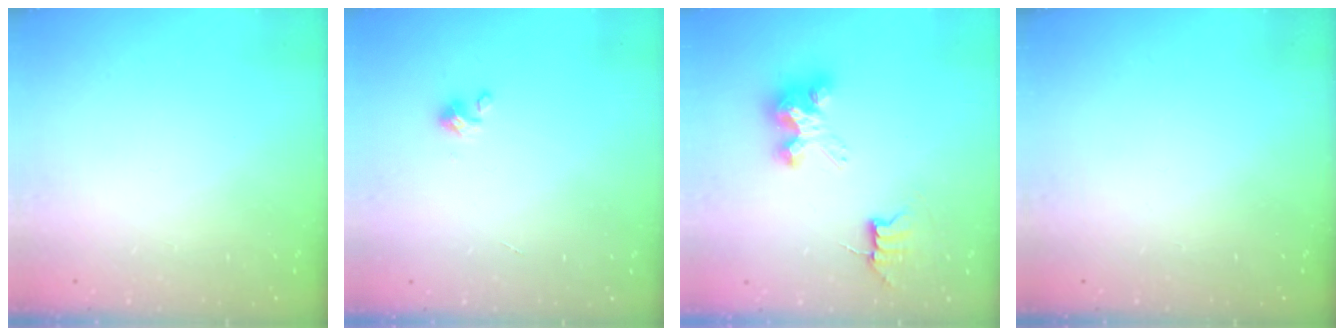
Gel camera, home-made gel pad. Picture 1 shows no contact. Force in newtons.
{"total": 2.0, "press": 2.0, "slide": 0.2}
{"total": 7.3, "press": 7.3, "slide": 0.6}
{"total": 0.0}